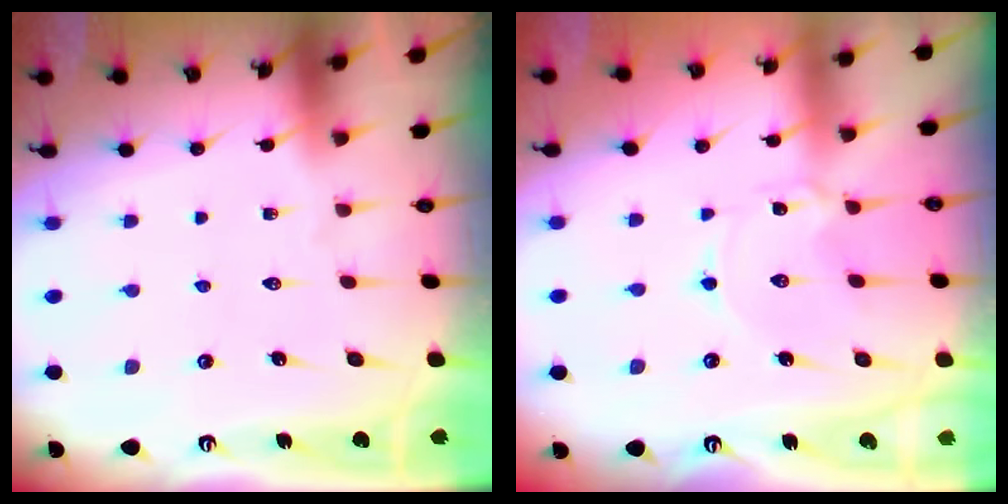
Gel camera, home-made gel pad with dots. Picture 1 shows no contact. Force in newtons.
{"total": 2.2, "press": 2.2, "slide": 0.3}